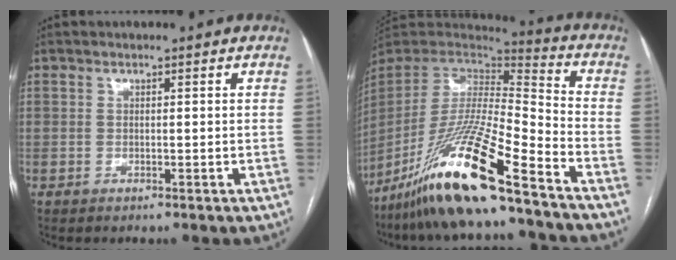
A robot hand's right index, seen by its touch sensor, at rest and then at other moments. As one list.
[{"total": 20.4, "force": [-14.5, 0.9, 14.4], "torque": [-0.299, -0.035, -0.273]}]